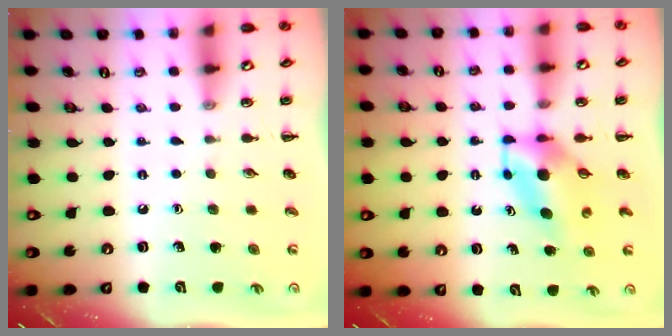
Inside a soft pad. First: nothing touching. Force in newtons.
{"total": 5.6, "press": 5.5, "slide": 1.1}